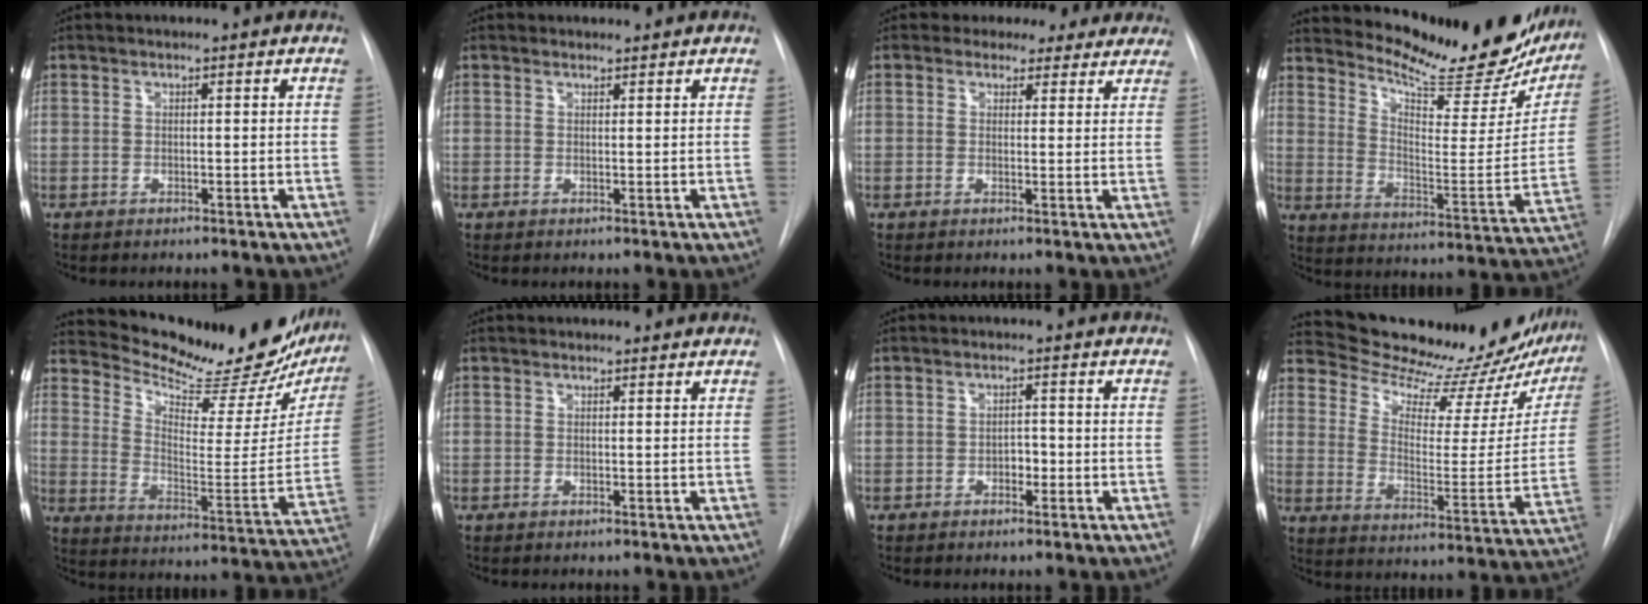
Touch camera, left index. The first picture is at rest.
{"total": 0.6, "force": [0.6, 0.2, -0.1], "torque": [-0.003, 0.002, 0.008]}
{"total": 8.7, "force": [7.5, 4.3, 0.8], "torque": [0.022, 0.012, 0.066]}
{"total": 23.8, "force": [21.2, 5.3, 9.6], "torque": [-0.139, -0.067, 0.278]}
{"total": 26.5, "force": [23.5, 6.2, 10.6], "torque": [-0.159, -0.070, 0.306]}
{"total": 0.0}
{"total": 1.9, "force": [-0.8, 1.2, 1.3], "torque": [-0.012, 0.007, -0.014]}
{"total": 24.4, "force": [23.2, 4.4, 6.2], "torque": [-0.089, -0.086, 0.303]}